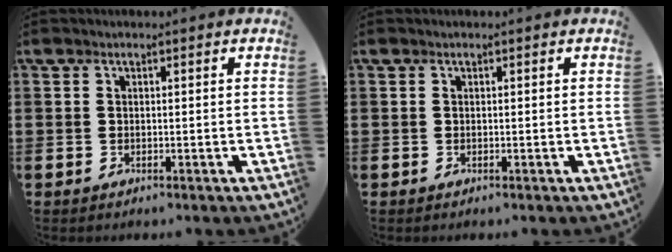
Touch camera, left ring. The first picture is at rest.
{"total": 0.0}